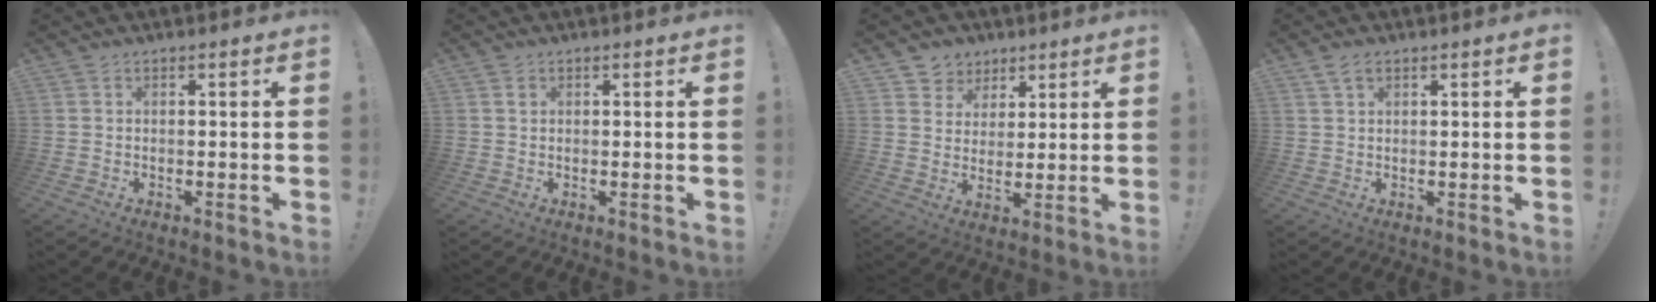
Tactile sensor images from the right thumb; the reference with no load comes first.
{"total": 0.8, "force": [0.3, 0.7, 0.3], "torque": [0.009, -0.002, 0.002]}
{"total": 6.8, "force": [3.2, 5.9, 0.4], "torque": [-0.009, -0.024, 0.068]}
{"total": 2.9, "force": [1.6, 1.3, 2.0], "torque": [-0.034, -0.003, 0.030]}